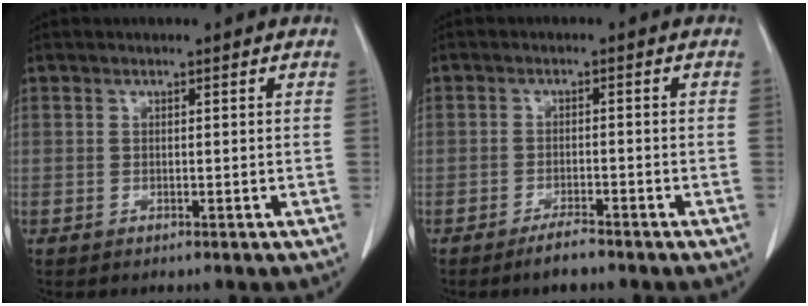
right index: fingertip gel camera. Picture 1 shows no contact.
{"total": 2.9, "force": [-2.4, 0.5, 1.5], "torque": [-0.028, -0.002, -0.042]}